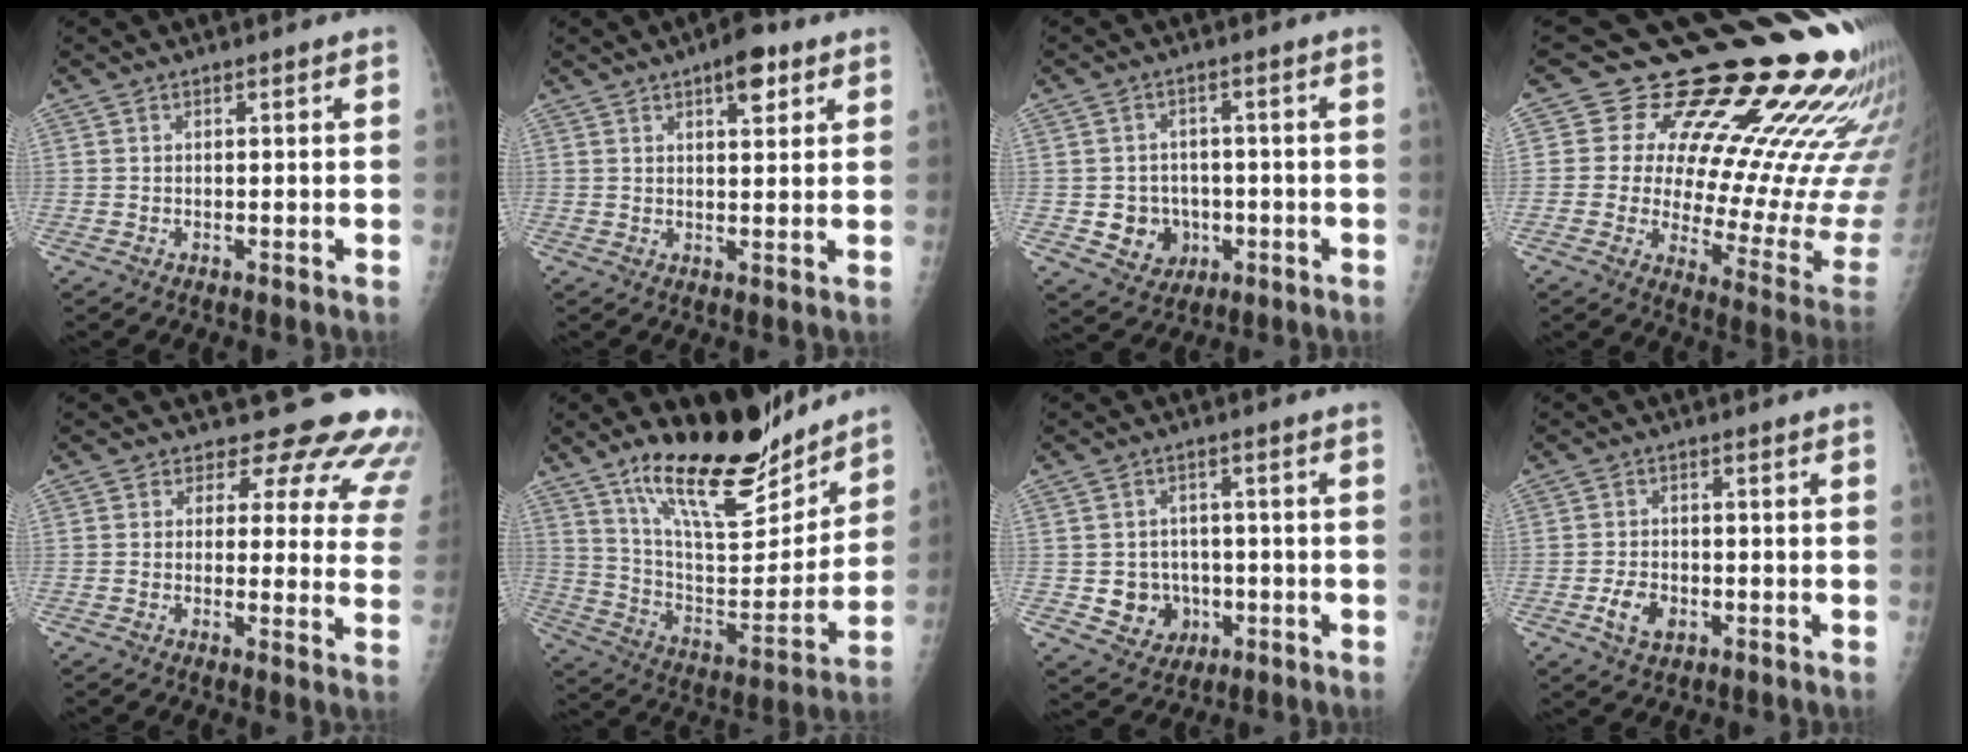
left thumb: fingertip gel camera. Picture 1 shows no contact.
{"total": 5.9, "force": [3.3, 2.4, 4.3], "torque": [-0.044, -0.012, 0.041]}
{"total": 7.1, "force": [-1.4, 6.4, 2.6], "torque": [-0.006, 0.010, -0.014]}
{"total": 26.0, "force": [17.9, 9.3, 16.4], "torque": [-0.185, -0.116, 0.226]}
{"total": 15.0, "force": [13.1, 6.2, 3.6], "torque": [0.015, -0.093, 0.115]}
{"total": 22.2, "force": [17.0, 7.2, 12.2], "torque": [-0.150, -0.104, 0.289]}
{"total": 7.3, "force": [-1.4, 6.6, 2.6], "torque": [-0.005, 0.010, -0.013]}
{"total": 4.6, "force": [-1.6, 3.2, 2.9], "torque": [-0.043, 0.004, -0.026]}